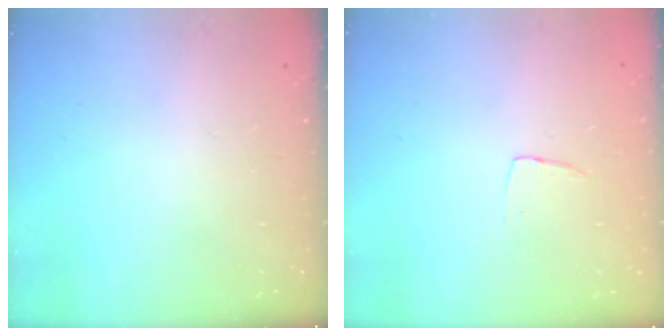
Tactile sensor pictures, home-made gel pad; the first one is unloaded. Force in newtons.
{"total": 3.3, "press": 3.3, "slide": 0.2}